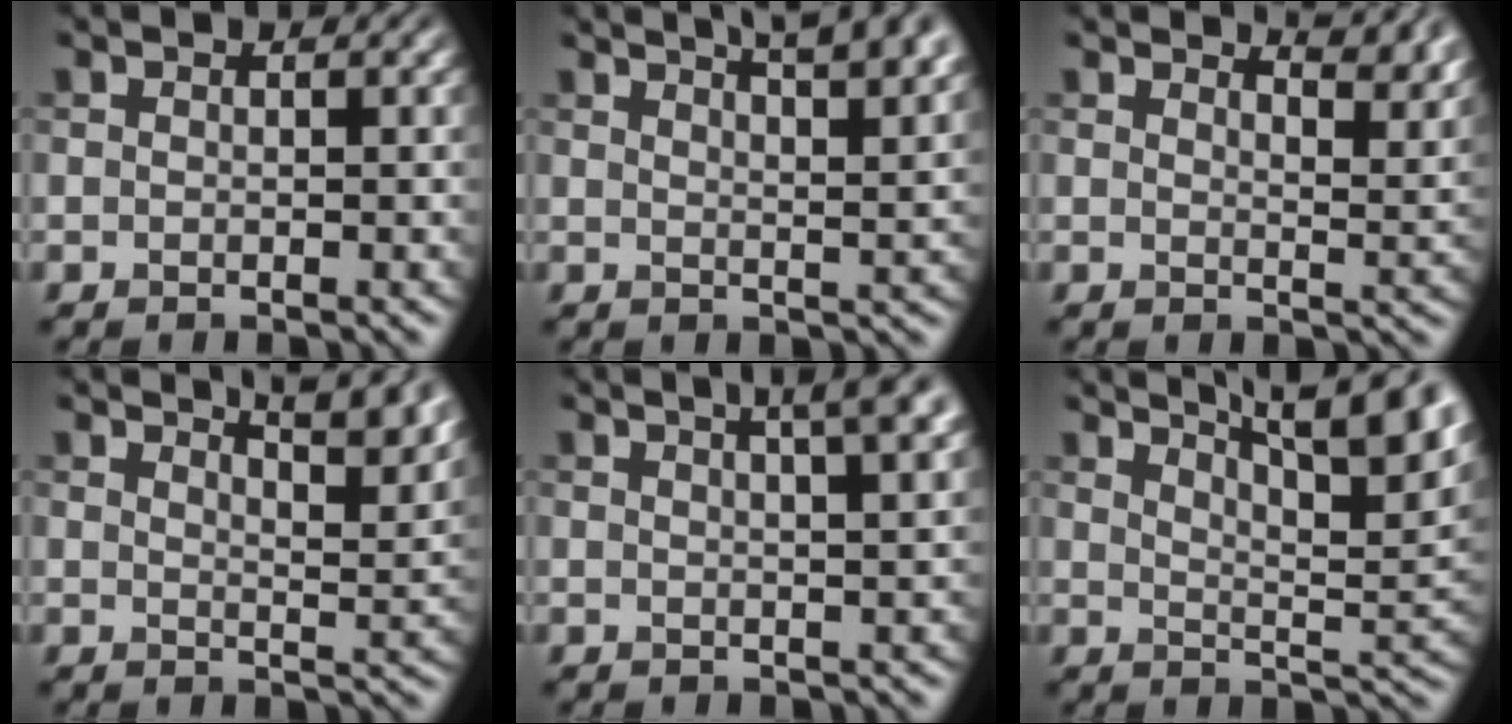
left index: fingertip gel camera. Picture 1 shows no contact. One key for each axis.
{"total": 9.3, "fx": 6.4, "fy": 3.0, "fz": 6.1, "tx": -0.037, "ty": 0.039, "tz": 0.051}
{"total": 5.2, "fx": 4.4, "fy": 1.3, "fz": 2.4, "tx": -0.022, "ty": 0.003, "tz": 0.048}
{"total": 7.2, "fx": 5.5, "fy": 2.1, "fz": 4.2, "tx": -0.024, "ty": 0.019, "tz": 0.045}
{"total": 6.1, "fx": 3.6, "fy": 1.9, "fz": 4.5, "tx": -0.031, "ty": 0.031, "tz": 0.020}
{"total": 12.7, "fx": 8.8, "fy": 3.7, "fz": 8.5, "tx": -0.075, "ty": 0.031, "tz": 0.091}